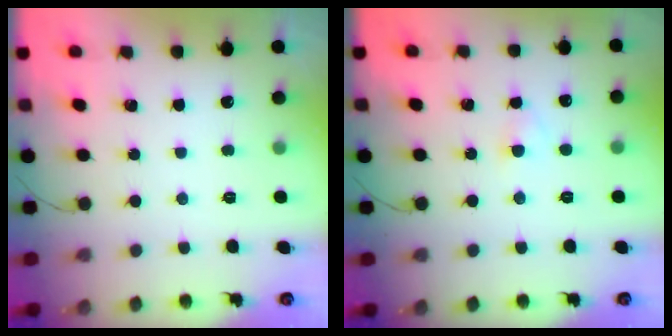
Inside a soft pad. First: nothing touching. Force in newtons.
{"total": 2.1, "press": 1.9, "slide": 0.9}